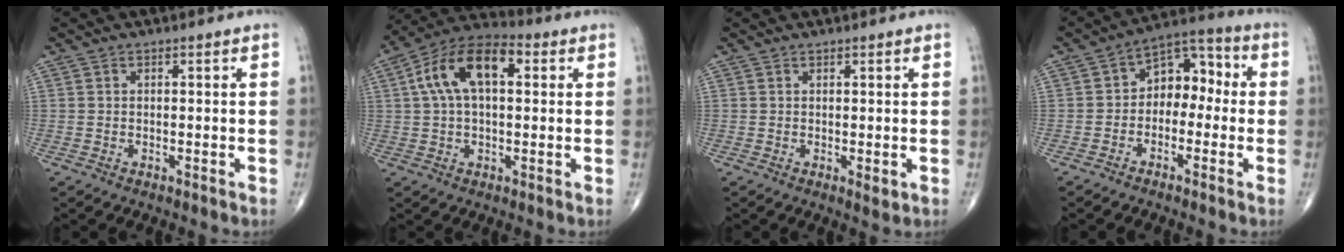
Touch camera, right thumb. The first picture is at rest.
{"total": 13.6, "force": [3.1, 7.3, 11.1], "torque": [-0.205, 0.034, 0.047]}
{"total": 1.4, "force": [0.2, 0.4, 1.3], "torque": [-0.016, -0.005, 0.005]}
{"total": 9.0, "force": [-0.7, 6.2, 6.5], "torque": [-0.058, 0.045, -0.031]}